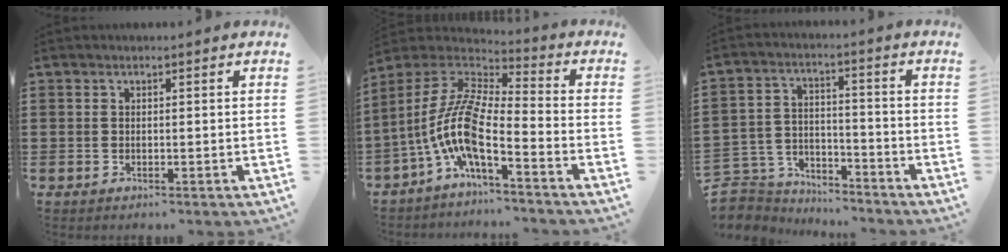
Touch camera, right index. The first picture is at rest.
{"total": 9.2, "force": [-3.9, 2.0, 8.1], "torque": [-0.204, -0.036, -0.094]}
{"total": 5.6, "force": [-5.3, 1.7, 0.1], "torque": [-0.024, 0.007, -0.115]}